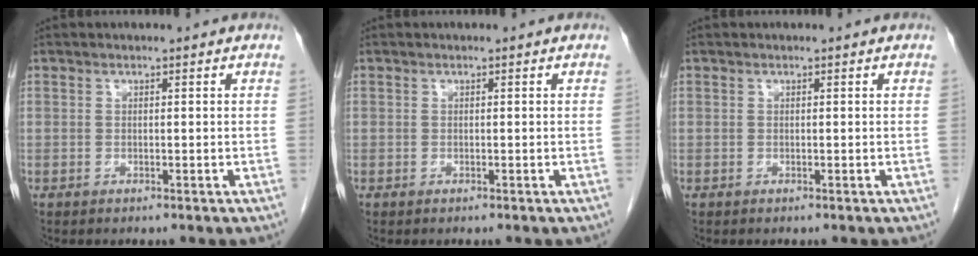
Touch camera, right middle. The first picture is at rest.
{"total": 0.0}
{"total": 0.0}